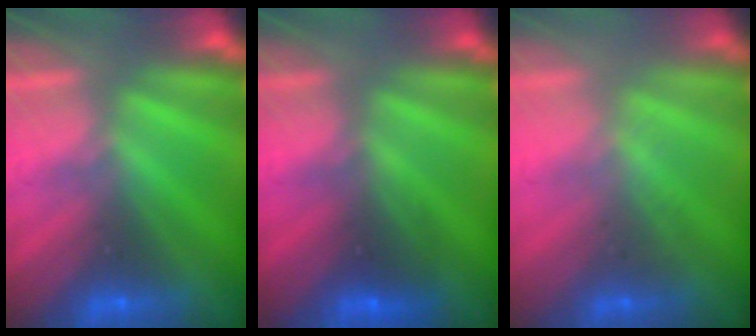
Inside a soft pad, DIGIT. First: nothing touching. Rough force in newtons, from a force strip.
{"total": 2.7}
{"total": 2.3}